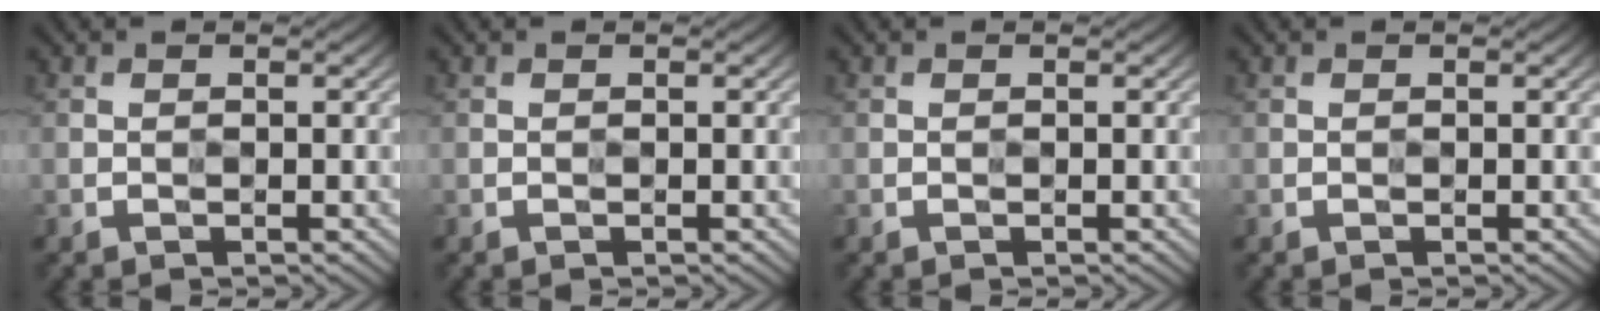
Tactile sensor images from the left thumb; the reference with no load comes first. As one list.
[{"total": 0.0}, {"total": 0.0}, {"total": 0.0}]